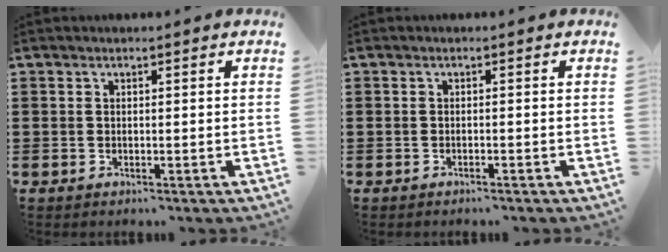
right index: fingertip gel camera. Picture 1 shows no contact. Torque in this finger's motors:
{"motor_torque": [0.10, -0.12, 0.01, 0.00]}